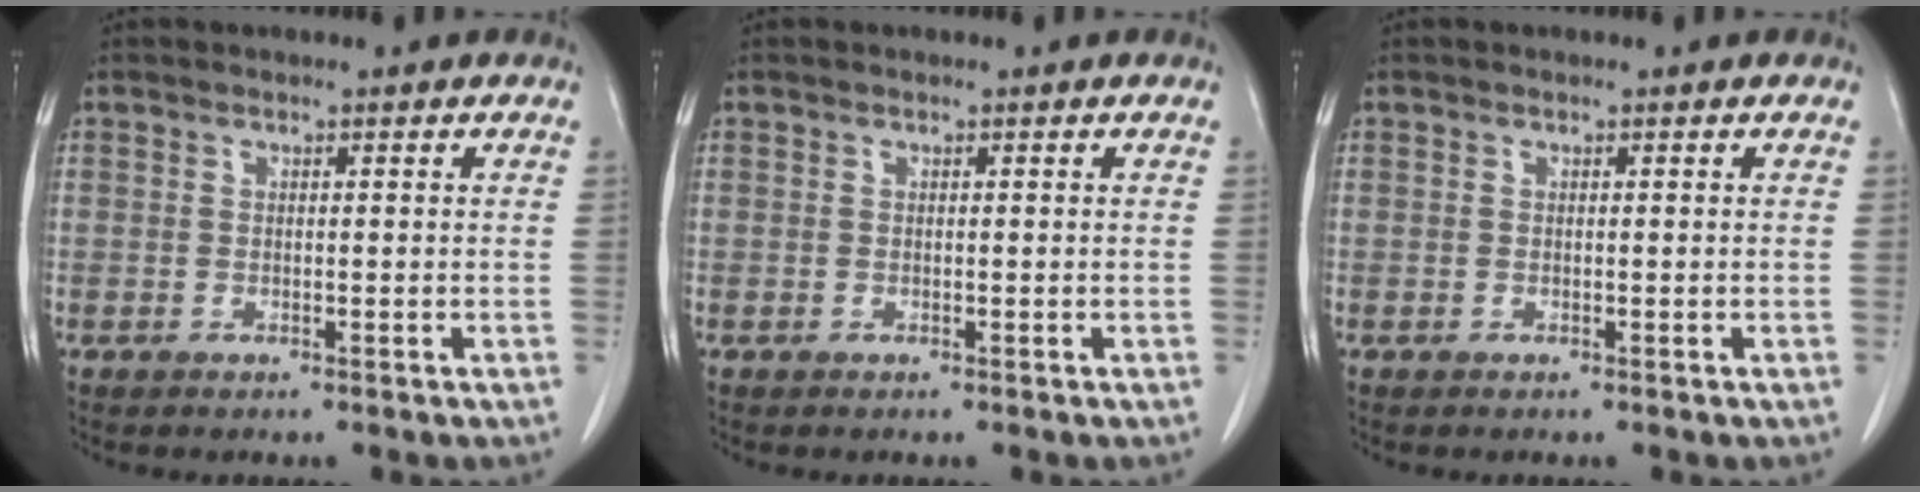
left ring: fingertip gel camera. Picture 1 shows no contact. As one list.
[{"total": 0.0}, {"total": 0.0}]